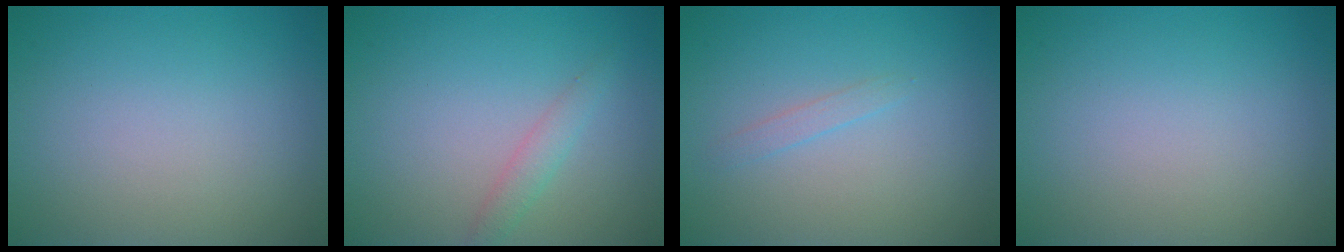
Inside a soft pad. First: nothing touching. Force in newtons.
{"total": 1.5, "press": 1.5, "slide": 0.0}
{"total": 0.8, "press": 0.8, "slide": 0.1}
{"total": 0.0}